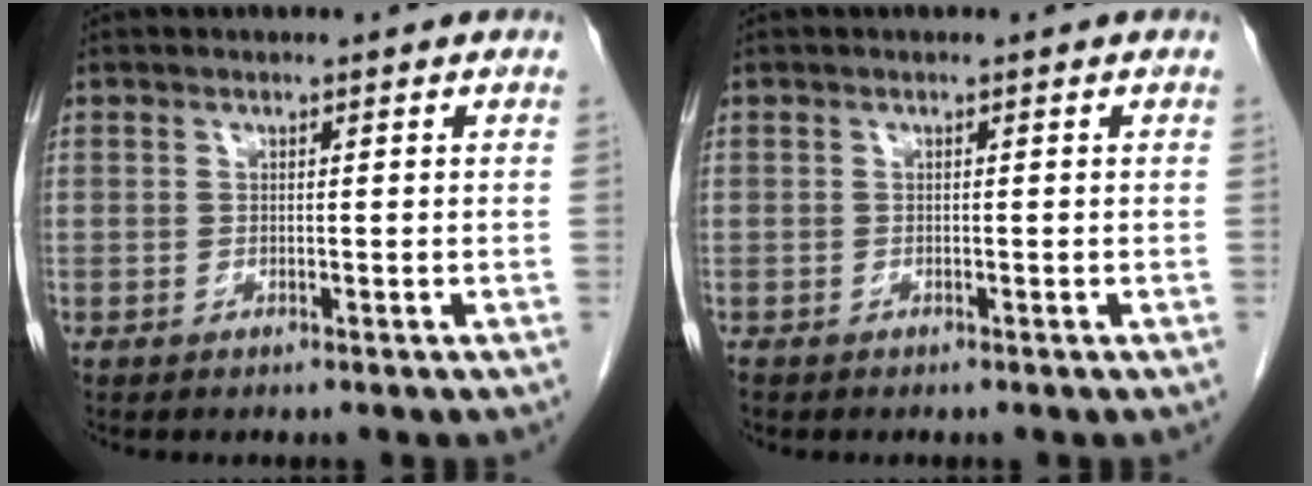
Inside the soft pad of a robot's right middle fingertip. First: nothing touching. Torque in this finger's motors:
{"motor_torque": [0.19, -0.06, 0.02, 0.01]}